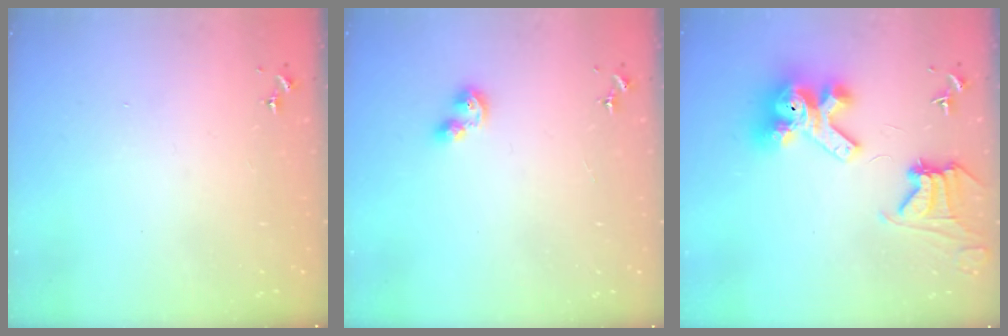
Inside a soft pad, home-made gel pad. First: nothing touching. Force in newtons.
{"total": 6.8, "press": 6.8, "slide": 0.5}
{"total": 15.1, "press": 15.0, "slide": 1.7}